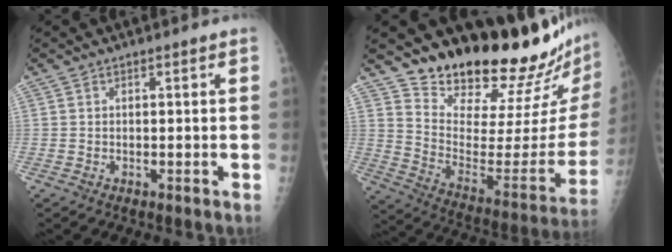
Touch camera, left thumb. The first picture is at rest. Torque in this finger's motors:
{"motor_torque": [0.76, 0.35, 0.62, -2.15, 0.07]}